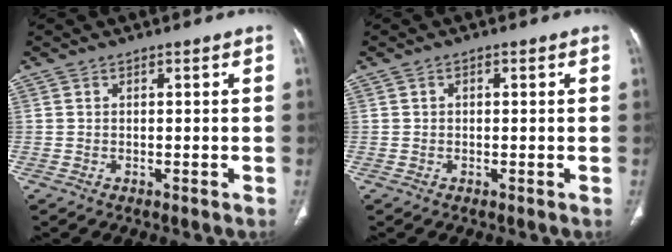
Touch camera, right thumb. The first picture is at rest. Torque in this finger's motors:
{"motor_torque": [0.11, -0.20, -0.56, 0.21, 0.03]}